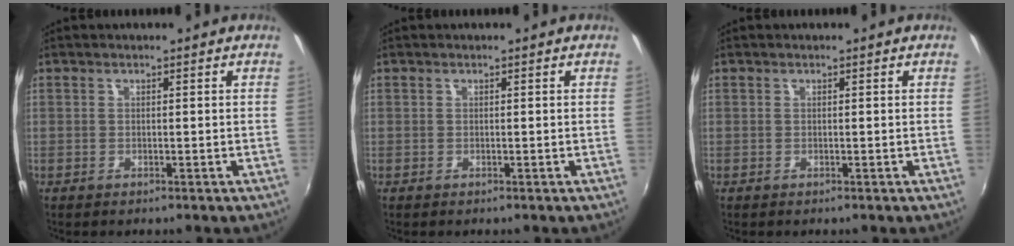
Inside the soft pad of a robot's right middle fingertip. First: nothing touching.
{"total": 0.0}
{"total": 0.0}